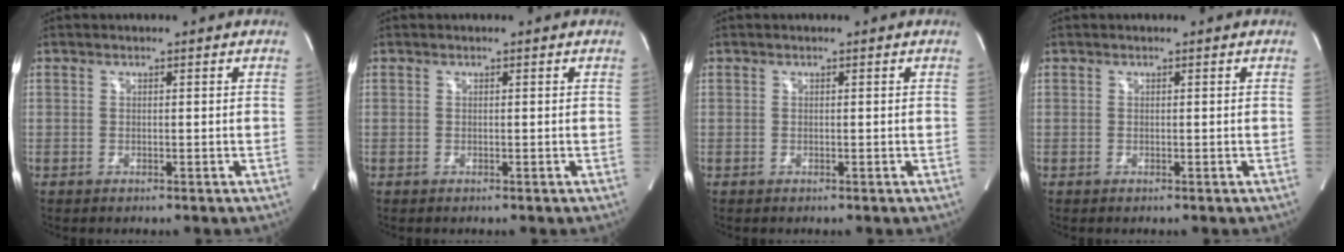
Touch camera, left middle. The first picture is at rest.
{"total": 0.0}
{"total": 0.0}
{"total": 0.0}